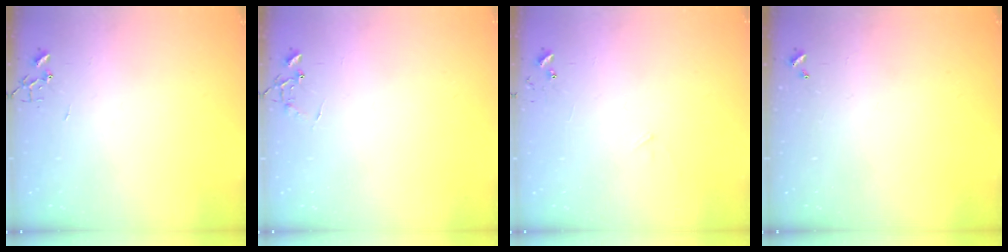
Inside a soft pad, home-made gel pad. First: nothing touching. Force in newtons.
{"total": 6.4, "press": 6.4, "slide": 0.4}
{"total": 5.8, "press": 5.8, "slide": 0.5}
{"total": 0.0}